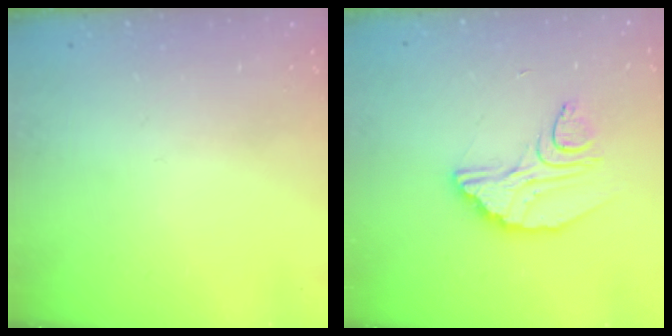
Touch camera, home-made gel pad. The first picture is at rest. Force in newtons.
{"total": 10.8, "press": 10.8, "slide": 1.0}